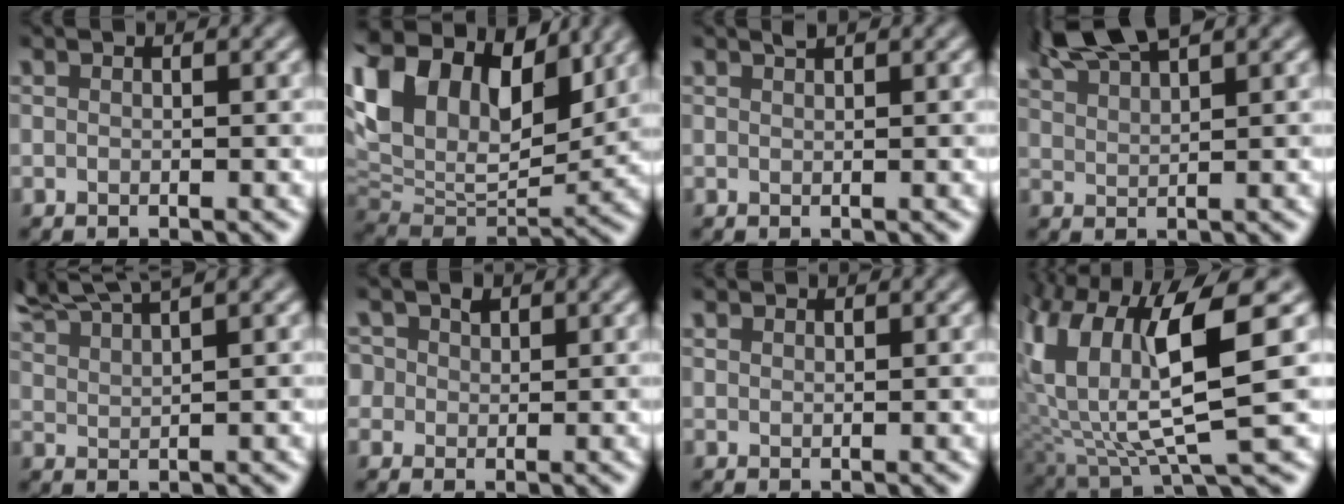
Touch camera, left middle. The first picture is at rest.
{"total": 13.4, "force": [6.4, 7.8, 8.8], "torque": [-0.182, 0.036, 0.107]}
{"total": 0.6, "force": [0.6, 0.1, 0.2], "torque": [-0.001, -0.001, 0.011]}
{"total": 5.3, "force": [4.4, 1.0, 2.9], "torque": [-0.043, 0.017, 0.077]}
{"total": 6.3, "force": [5.4, 0.9, 3.1], "torque": [-0.055, 0.023, 0.085]}
{"total": 3.2, "force": [1.5, 2.5, 1.3], "torque": [-0.026, 0.009, 0.016]}
{"total": 0.9, "force": [0.8, 0.3, 0.1], "torque": [-0.002, 0.000, 0.015]}
{"total": 11.5, "force": [2.8, 3.9, 10.4], "torque": [-0.213, -0.015, 0.056]}